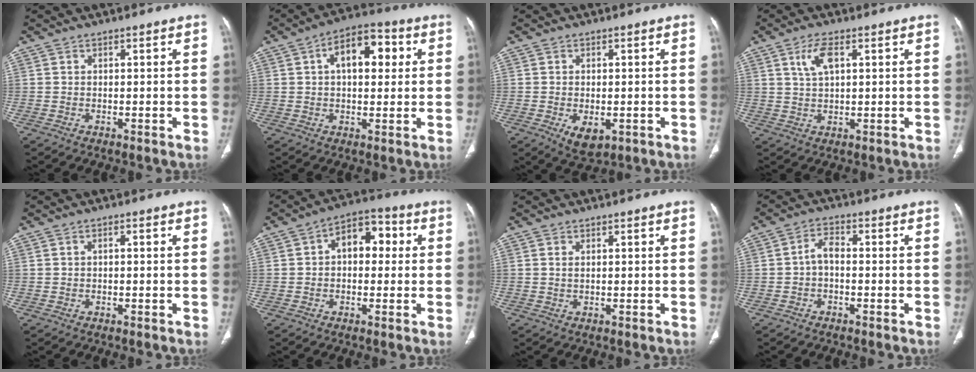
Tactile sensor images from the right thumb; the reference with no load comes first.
{"total": 11.1, "force": [2.9, 6.0, 8.9], "torque": [-0.111, 0.020, 0.039]}
{"total": 5.0, "force": [-1.5, 2.9, 3.9], "torque": [-0.060, -0.004, -0.014]}
{"total": 4.8, "force": [2.0, 2.0, 3.9], "torque": [-0.080, 0.002, 0.043]}
{"total": 0.5, "force": [-0.1, 0.3, 0.4], "torque": [-0.007, 0.002, -0.003]}
{"total": 8.7, "force": [1.2, 5.6, 6.5], "torque": [-0.066, 0.028, 0.010]}
{"total": 0.7, "force": [0.3, 0.3, 0.6], "torque": [-0.019, 0.003, 0.008]}
{"total": 3.2, "force": [-0.7, 1.7, 2.7], "torque": [-0.046, 0.019, -0.020]}